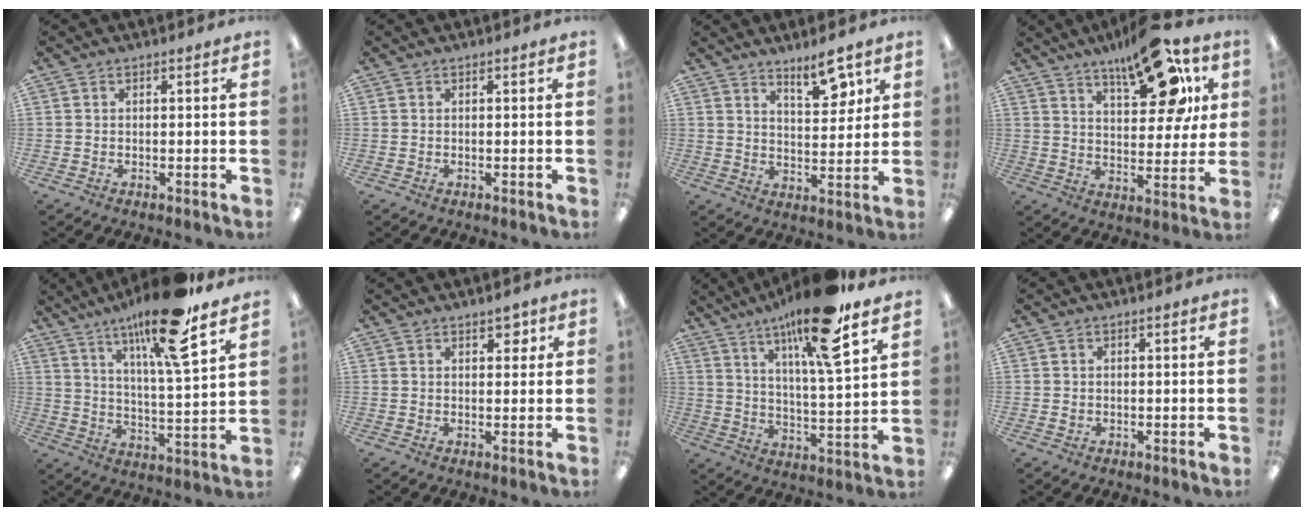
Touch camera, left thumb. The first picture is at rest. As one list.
[{"total": 0.0}, {"total": 8.7, "force": [6.4, 3.1, 5.1], "torque": [-0.052, -0.045, 0.102]}, {"total": 18.9, "force": [11.9, 7.9, 12.4], "torque": [-0.172, -0.062, 0.191]}, {"total": 17.7, "force": [12.6, 2.4, 12.1], "torque": [-0.208, -0.066, 0.197]}, {"total": 3.0, "force": [2.0, 1.5, 1.6], "torque": [-0.010, -0.006, 0.029]}, {"total": 17.7, "force": [12.5, 2.1, 12.4], "torque": [-0.213, -0.065, 0.194]}, {"total": 0.6, "force": [0.0, 0.6, 0.3], "torque": [-0.006, 0.003, -0.001]}]